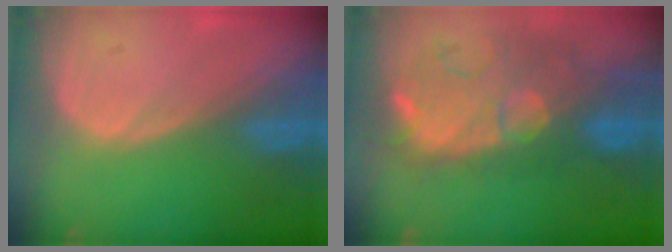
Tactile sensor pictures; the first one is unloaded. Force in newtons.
{"total": 11.3, "press": 10.5, "slide": 4.2}